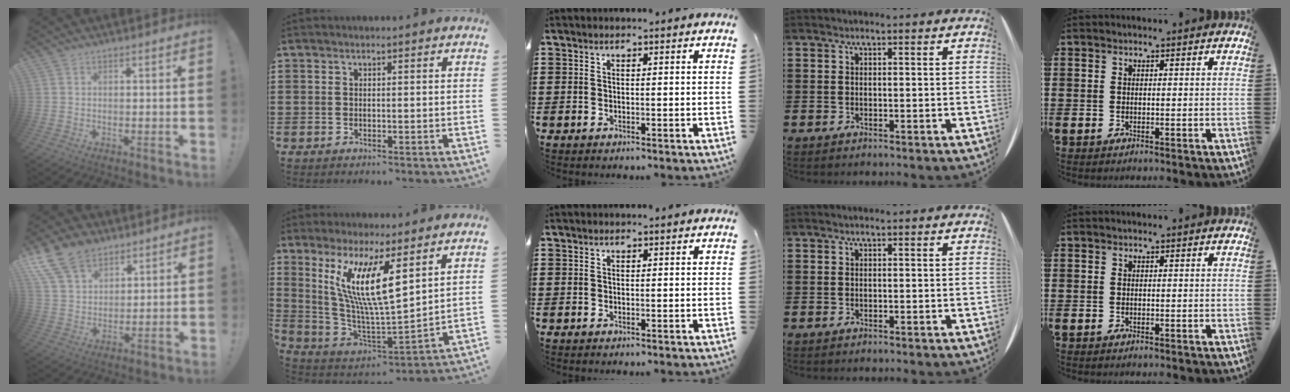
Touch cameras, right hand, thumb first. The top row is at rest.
{"thumb": {"total": 14.2, "force": [9.4, 8.9, 5.9], "torque": [-0.107, -0.051, 0.180]}, "index": {"total": 12.0, "force": [5.3, 1.8, 10.6], "torque": [-0.226, -0.030, 0.092]}}